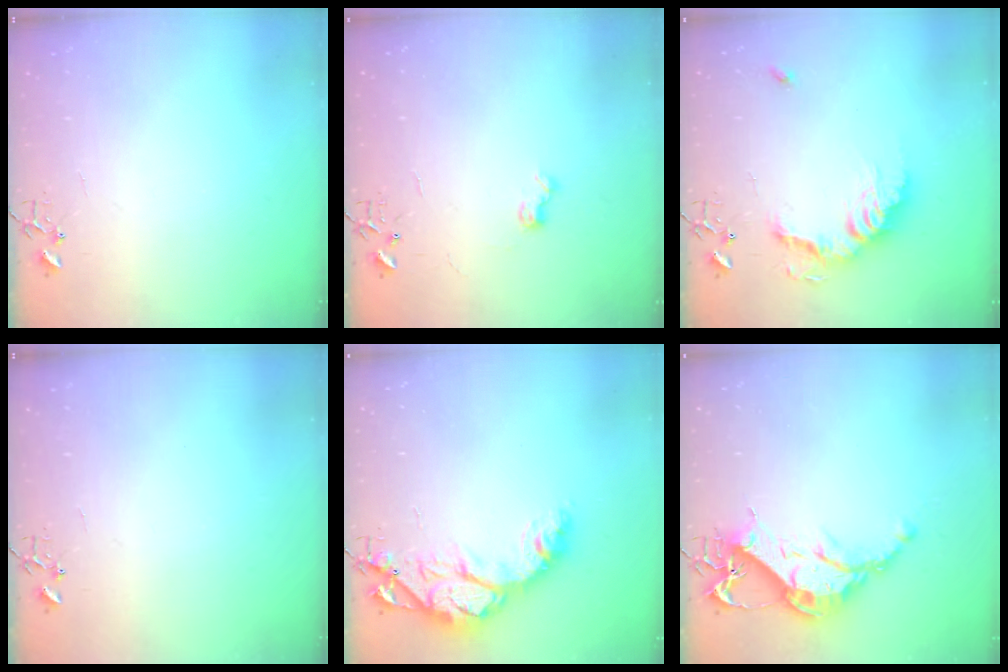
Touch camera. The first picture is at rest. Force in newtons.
{"total": 6.0, "press": 6.0, "slide": 0.7}
{"total": 17.3, "press": 17.2, "slide": 1.5}
{"total": 0.0}
{"total": 15.3, "press": 15.3, "slide": 1.1}
{"total": 13.8, "press": 13.8, "slide": 1.1}